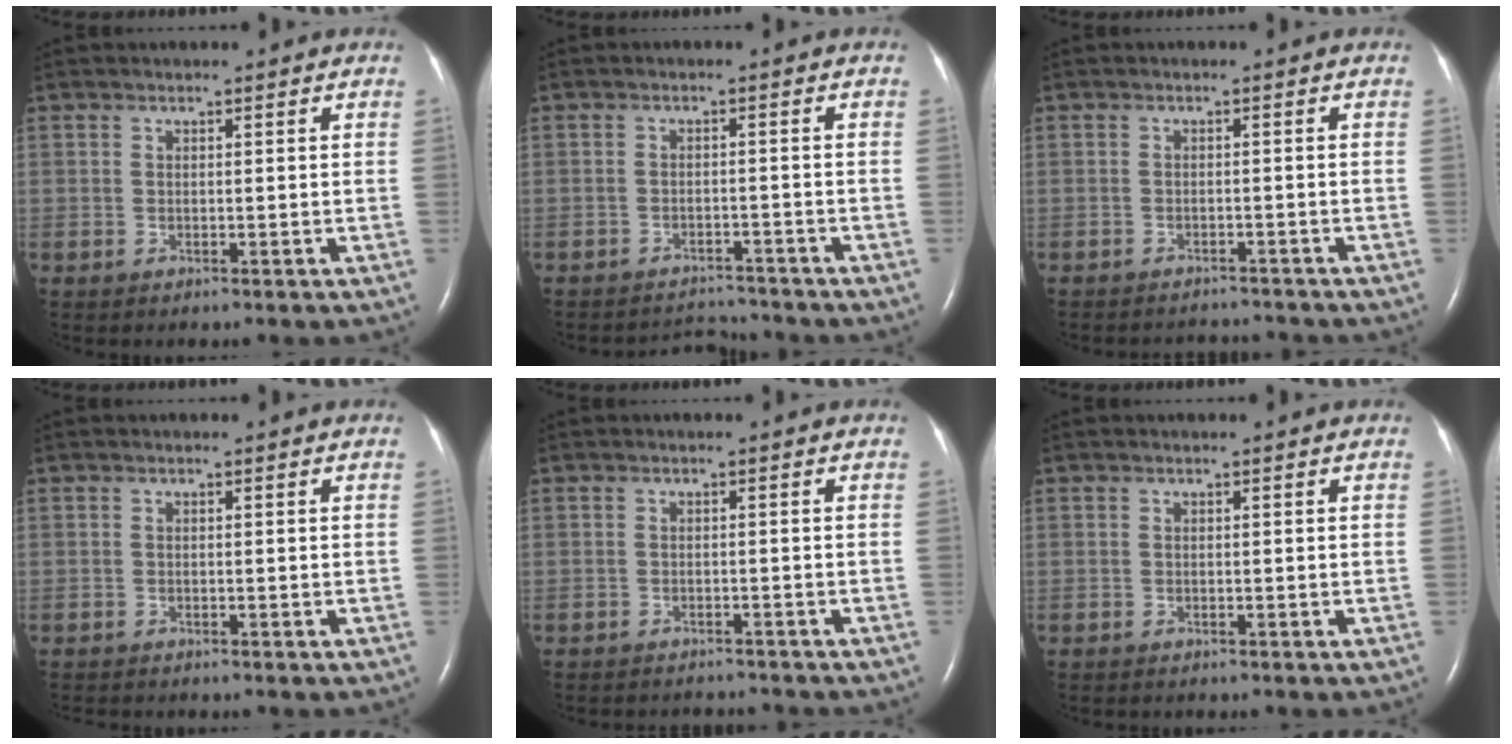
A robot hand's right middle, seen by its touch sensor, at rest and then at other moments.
{"total": 3.5, "force": [-3.3, 0.1, -1.2], "torque": [0.015, 0.001, -0.048]}
{"total": 3.8, "force": [-3.7, 0.4, -0.5], "torque": [0.006, -0.003, -0.051]}
{"total": 1.4, "force": [-1.3, 0.4, 0.4], "torque": [-0.011, -0.004, -0.016]}
{"total": 4.3, "force": [-4.2, 0.6, 0.1], "torque": [-0.001, -0.007, -0.055]}
{"total": 0.5, "force": [-0.5, 0.2, 0.1], "torque": [-0.010, -0.001, -0.007]}